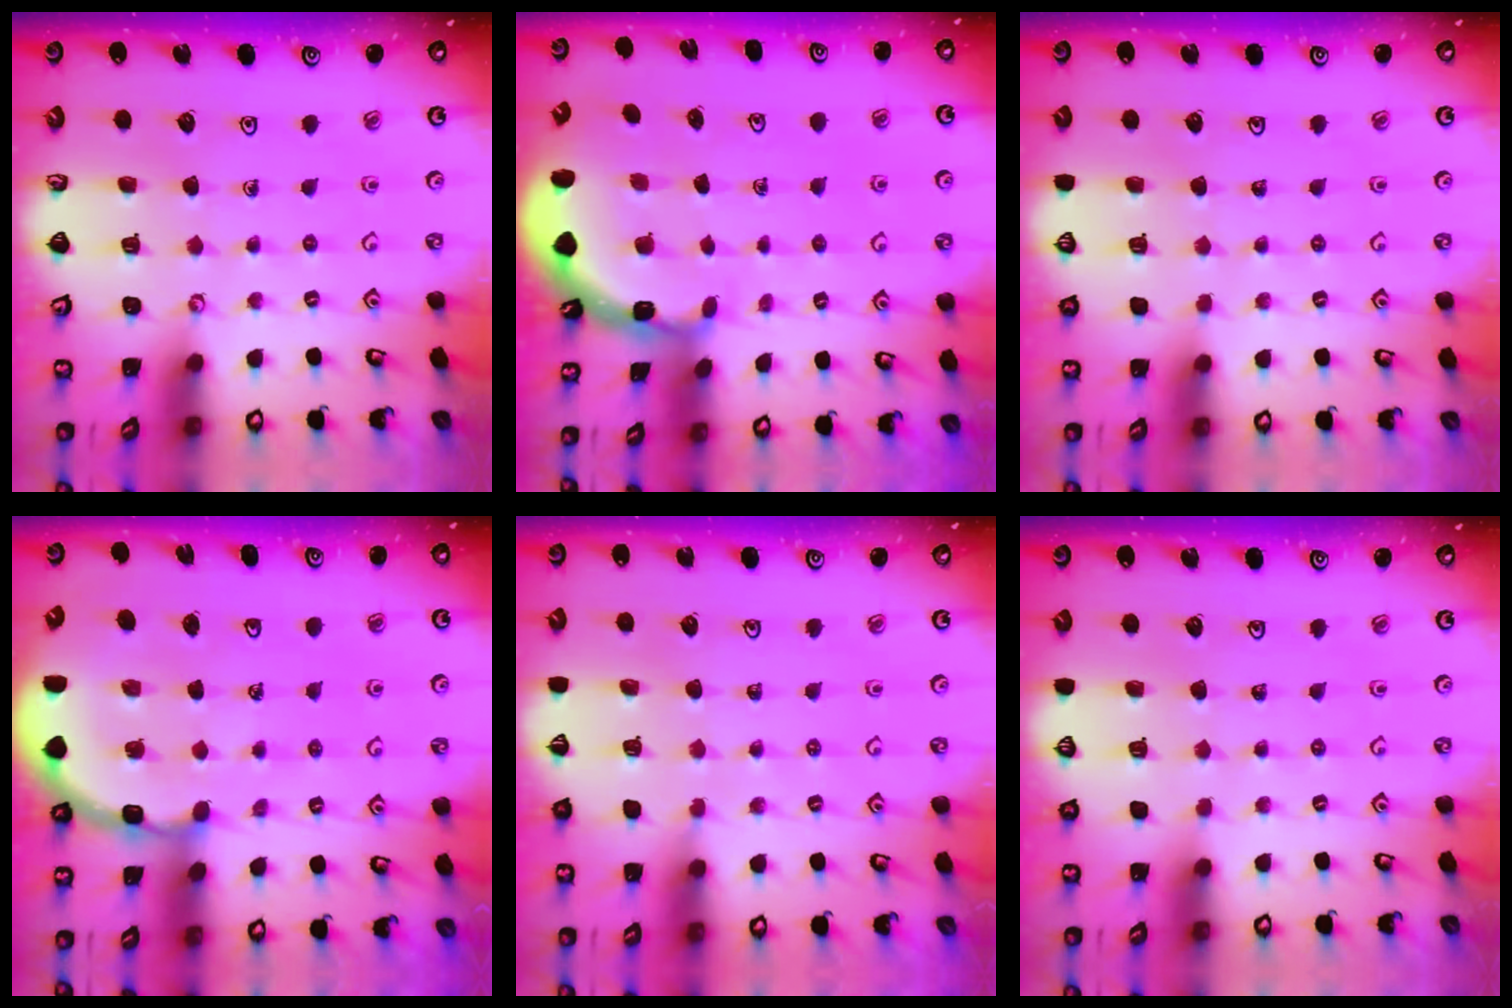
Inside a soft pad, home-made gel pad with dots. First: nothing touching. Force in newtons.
{"total": 2.8, "press": 2.8, "slide": 0.2}
{"total": 0.0}
{"total": 8.7, "press": 8.4, "slide": 2.1}
{"total": 3.7, "press": 3.7, "slide": 0.5}
{"total": 0.0}